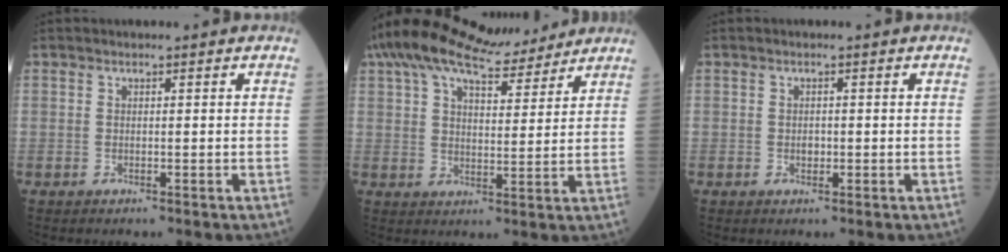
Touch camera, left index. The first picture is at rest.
{"total": 15.7, "force": [13.6, 3.8, 6.8], "torque": [-0.126, 0.041, 0.214]}
{"total": 1.1, "force": [-0.2, 0.8, 0.7], "torque": [-0.013, 0.001, -0.002]}